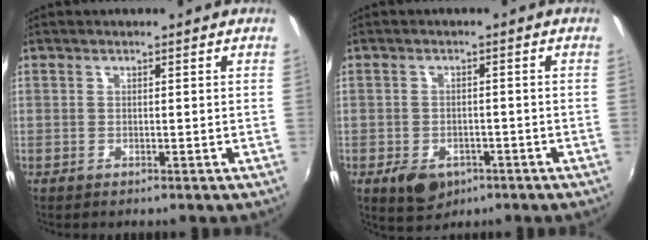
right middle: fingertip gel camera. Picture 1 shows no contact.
{"total": 6.5, "force": [-3.4, 4.3, 3.4], "torque": [-0.074, -0.010, -0.046]}